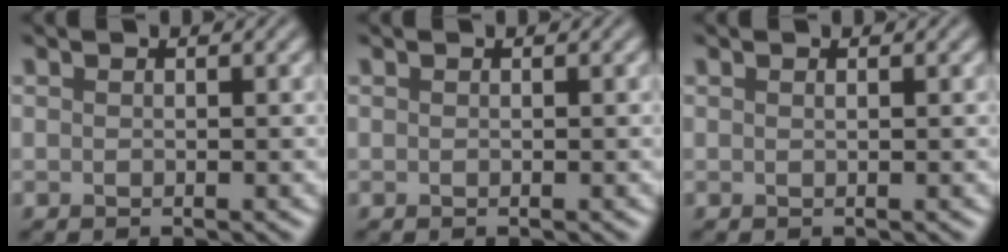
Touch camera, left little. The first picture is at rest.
{"total": 0.0}
{"total": 0.0}